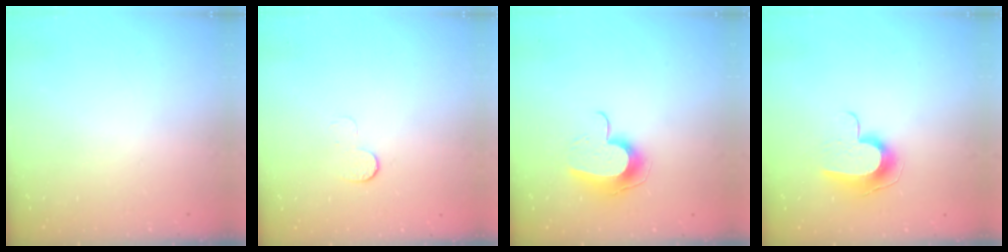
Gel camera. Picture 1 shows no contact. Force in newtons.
{"total": 5.7, "press": 5.6, "slide": 0.6}
{"total": 10.5, "press": 10.5, "slide": 0.1}
{"total": 9.6, "press": 9.6, "slide": 0.3}